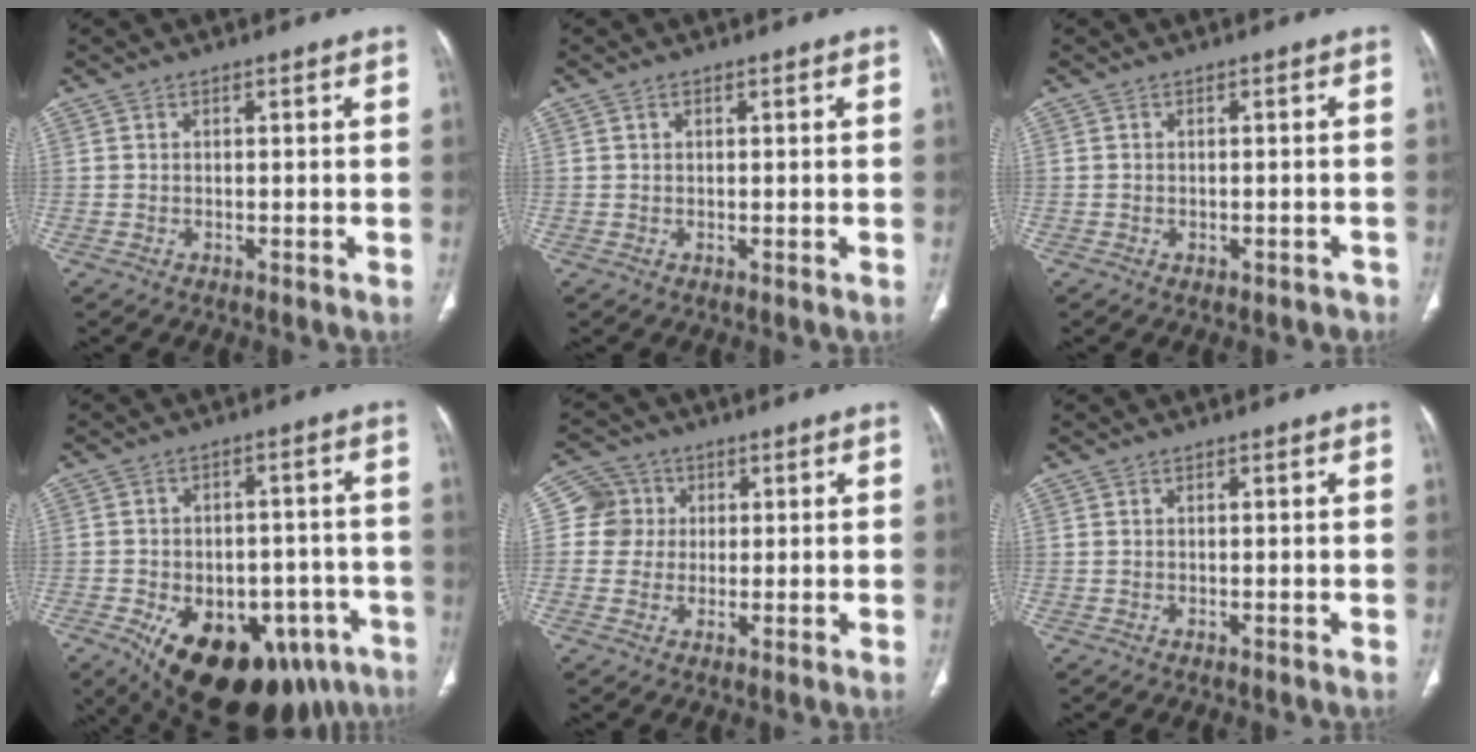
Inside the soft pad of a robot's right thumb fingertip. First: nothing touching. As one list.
[{"total": 0.7, "force": [0.4, 0.4, 0.4], "torque": [-0.008, 0.003, 0.006]}, {"total": 2.1, "force": [-1.5, 1.4, 0.7], "torque": [-0.003, 0.016, -0.014]}, {"total": 23.9, "force": [-11.9, 13.4, 15.8], "torque": [-0.199, 0.039, -0.153]}, {"total": 5.6, "force": [0.8, 5.5, 0.3], "torque": [0.029, 0.008, 0.010]}, {"total": 0.0}]